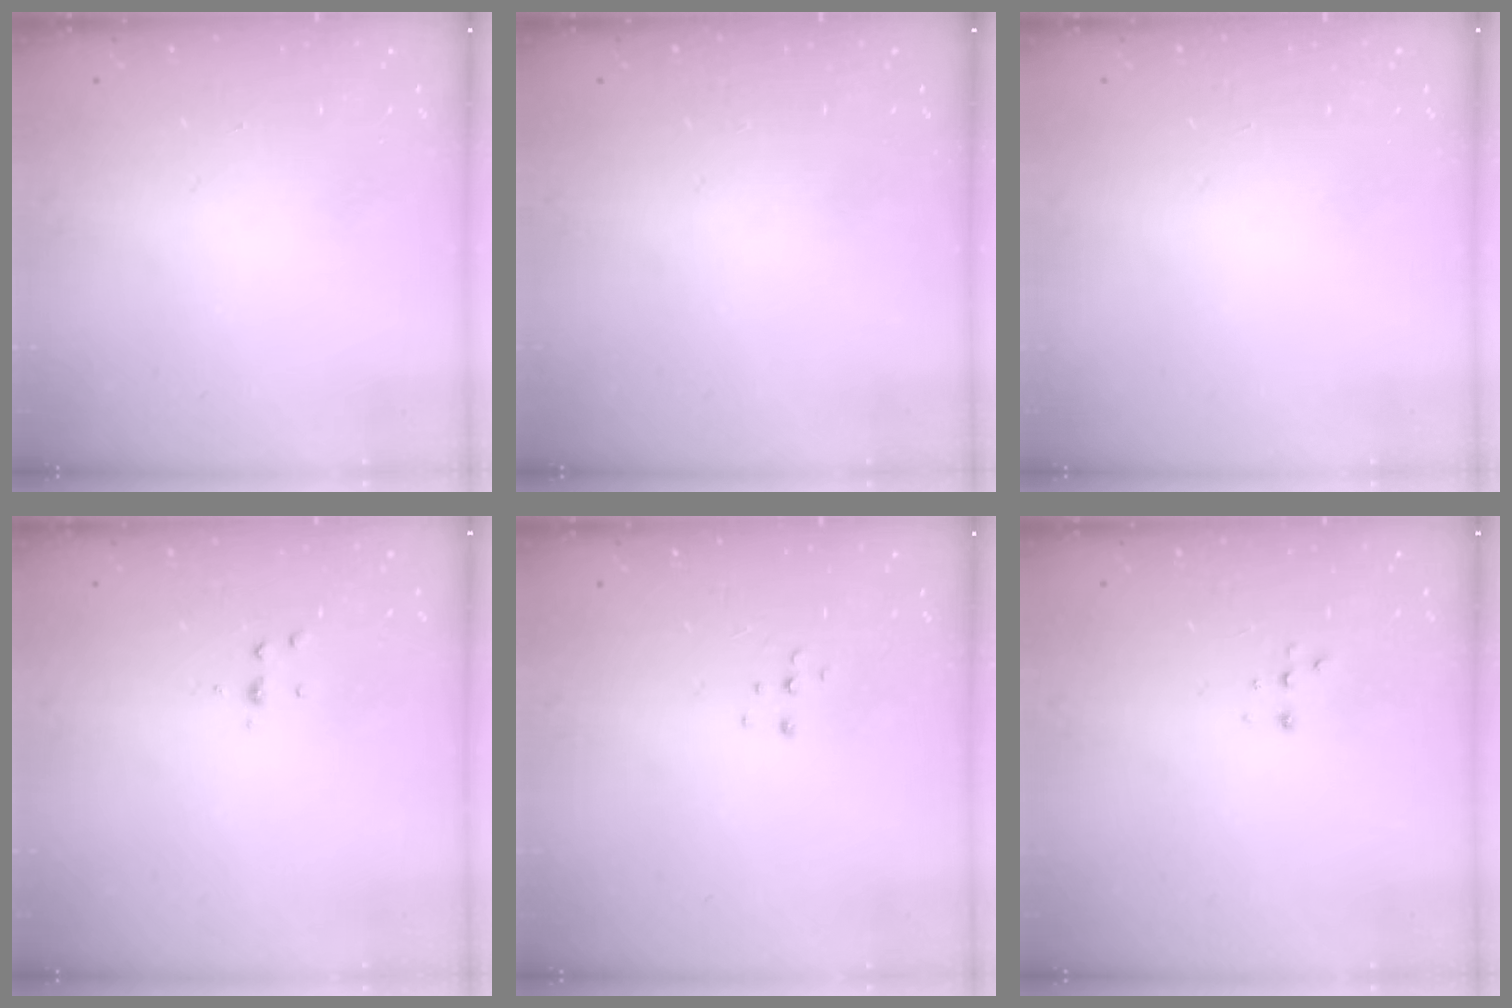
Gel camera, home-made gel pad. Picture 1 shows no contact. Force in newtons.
{"total": 0.0}
{"total": 0.0}
{"total": 3.9, "press": 3.9, "slide": 0.4}
{"total": 4.7, "press": 4.7, "slide": 0.4}
{"total": 2.2, "press": 2.2, "slide": 0.5}